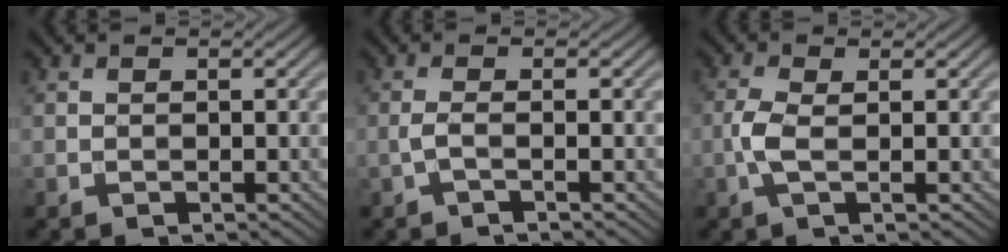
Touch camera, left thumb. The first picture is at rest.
{"total": 1.6, "force": [-0.5, 0.3, 1.5], "torque": [-0.027, 0.008, -0.021]}
{"total": 2.8, "force": [-0.3, 0.8, 2.6], "torque": [-0.067, 0.003, -0.011]}